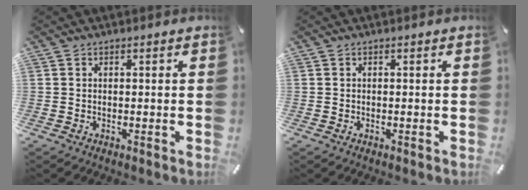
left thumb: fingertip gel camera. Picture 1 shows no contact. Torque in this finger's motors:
{"motor_torque": [0.00, 0.00, 0.01, -0.01, 0.00]}